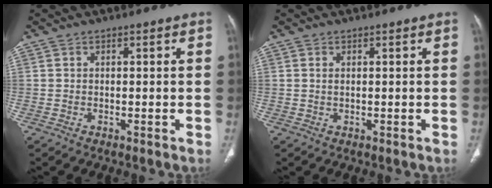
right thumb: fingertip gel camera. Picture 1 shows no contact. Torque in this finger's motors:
{"motor_torque": [-0.65, 0.07, -0.45, 0.31, 0.08]}